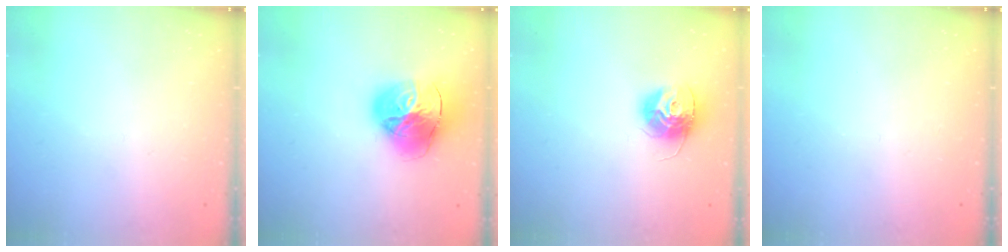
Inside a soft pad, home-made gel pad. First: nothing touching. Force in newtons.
{"total": 19.8, "press": 19.6, "slide": 2.3}
{"total": 12.3, "press": 12.3, "slide": 1.0}
{"total": 0.0}